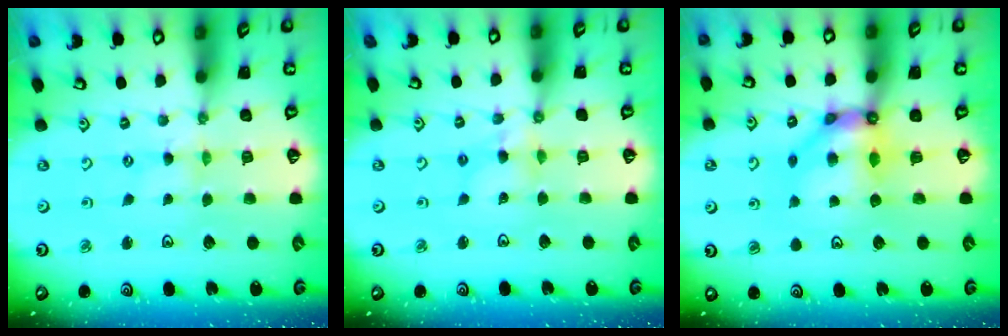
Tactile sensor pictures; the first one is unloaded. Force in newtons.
{"total": 6.2, "press": 6.2, "slide": 0.6}
{"total": 9.2, "press": 9.1, "slide": 1.2}